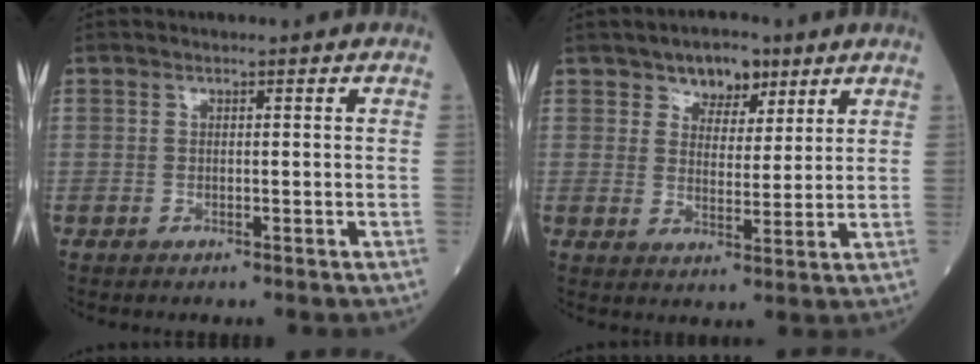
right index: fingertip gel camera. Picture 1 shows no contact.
{"total": 5.7, "force": [3.7, 3.4, 2.7], "torque": [-0.034, 0.006, 0.061]}